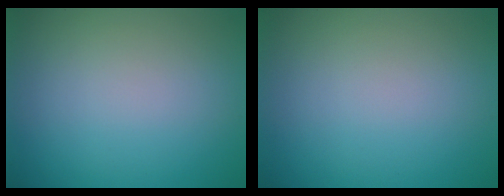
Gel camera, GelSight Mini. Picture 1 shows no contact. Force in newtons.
{"total": 0.0}